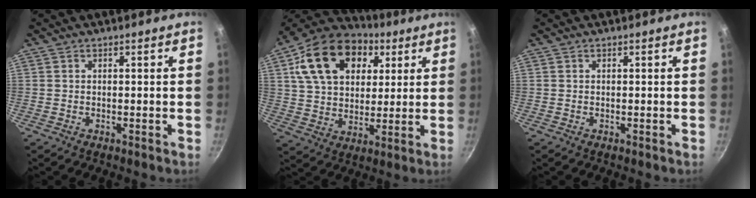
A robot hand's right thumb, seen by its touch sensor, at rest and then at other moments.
{"total": 21.1, "force": [7.7, 14.6, 13.2], "torque": [-0.210, 0.003, 0.123]}
{"total": 0.0}